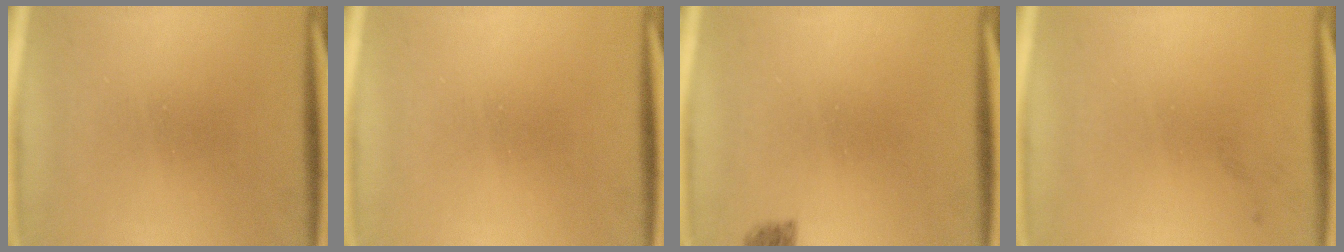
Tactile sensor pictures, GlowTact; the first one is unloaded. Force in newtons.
{"total": 0.0}
{"total": 1.8}
{"total": 1.1}